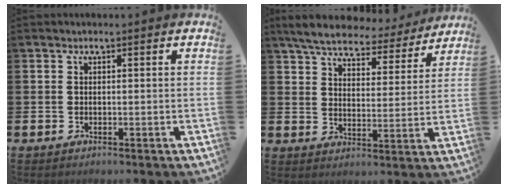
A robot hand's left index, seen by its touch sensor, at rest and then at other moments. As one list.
[{"total": 6.8, "force": [6.2, 1.7, 2.0], "torque": [-0.061, -0.039, 0.106]}]